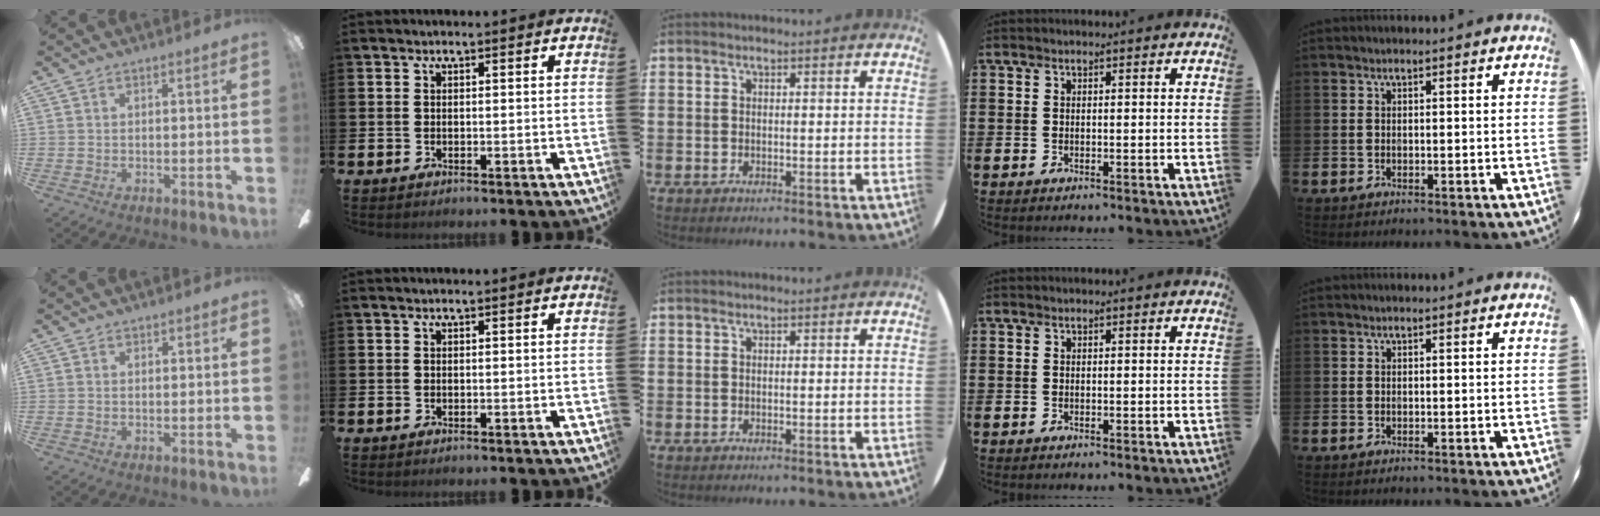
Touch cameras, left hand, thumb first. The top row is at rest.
{"thumb": {"total": 0.6, "force": [0.4, 0.5, 0.0], "torque": [0.007, -0.001, 0.005]}}